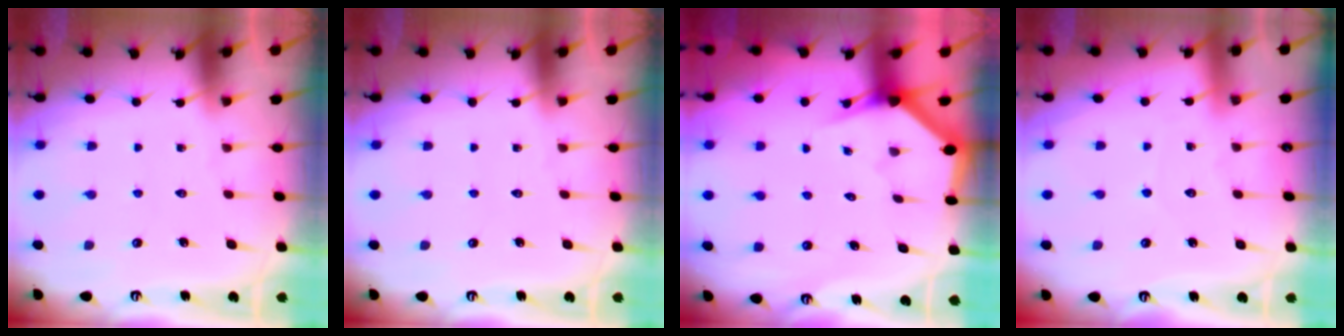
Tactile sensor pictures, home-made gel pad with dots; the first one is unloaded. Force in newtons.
{"total": 0.0}
{"total": 2.7, "press": 2.7, "slide": 0.1}
{"total": 4.3, "press": 4.2, "slide": 0.5}